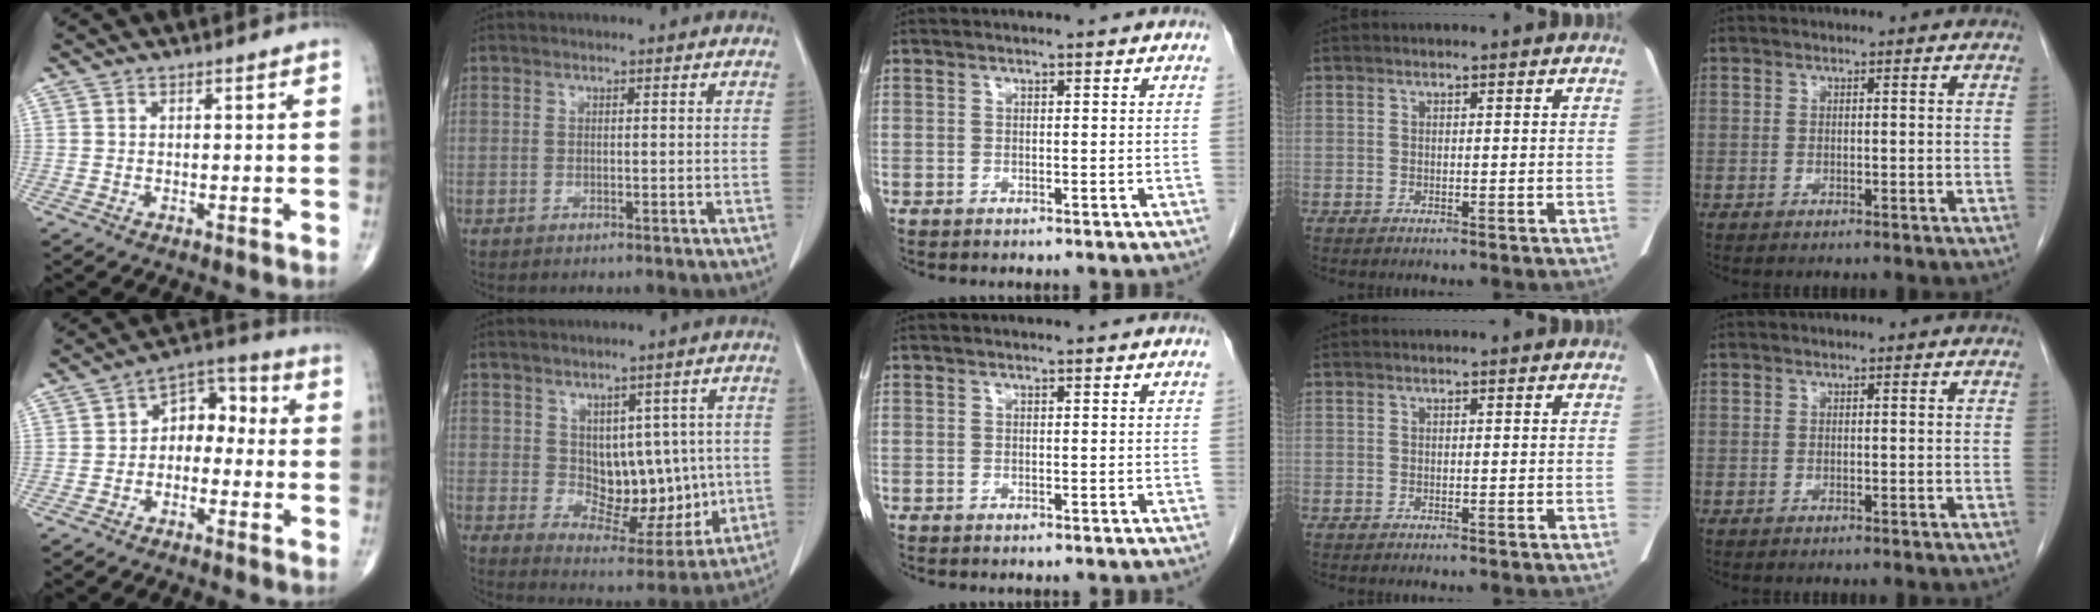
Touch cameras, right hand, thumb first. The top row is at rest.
{"thumb": {"total": 7.7, "force": [-1.0, 5.4, 5.4], "torque": [-0.049, 0.043, -0.035]}, "index": {"total": 10.0, "force": [0.8, 6.3, 7.8], "torque": [-0.088, 0.009, 0.036]}}